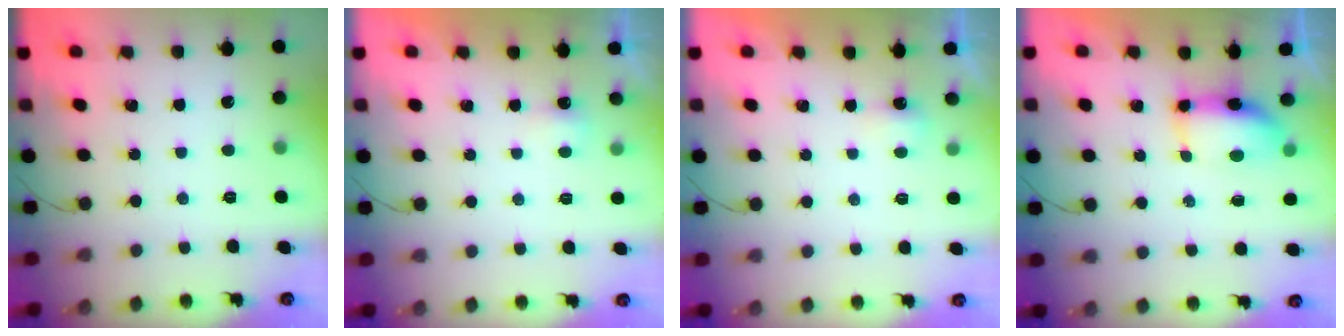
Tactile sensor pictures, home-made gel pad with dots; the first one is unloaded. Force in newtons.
{"total": 2.4, "press": 2.3, "slide": 0.5}
{"total": 2.3, "press": 2.2, "slide": 0.6}
{"total": 12.6, "press": 8.5, "slide": 9.3}